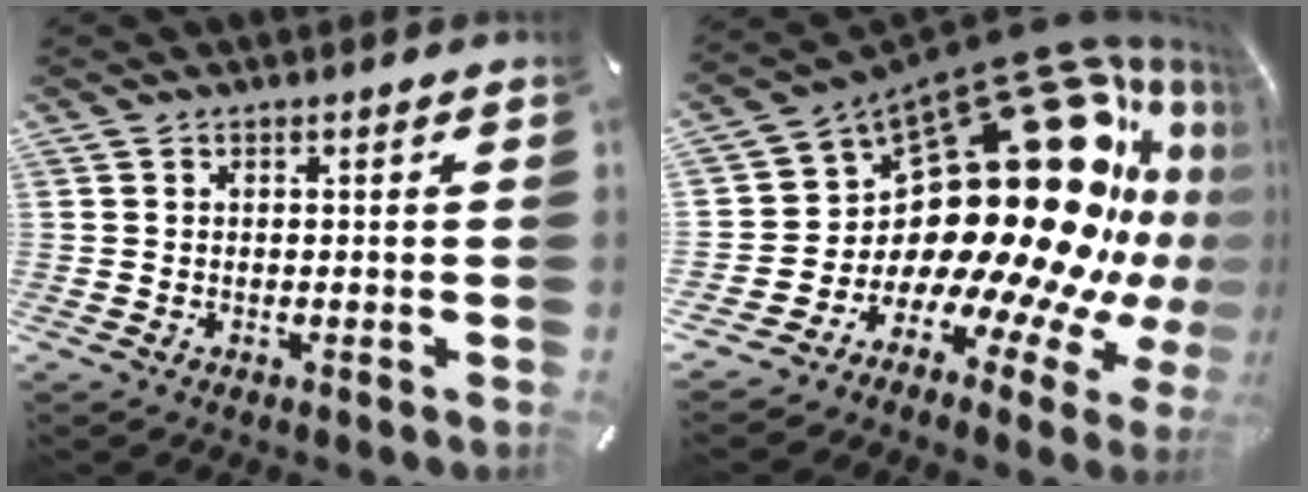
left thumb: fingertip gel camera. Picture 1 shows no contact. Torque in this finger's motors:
{"motor_torque": [1.39, 1.40, 1.67, 1.11, 0.19]}